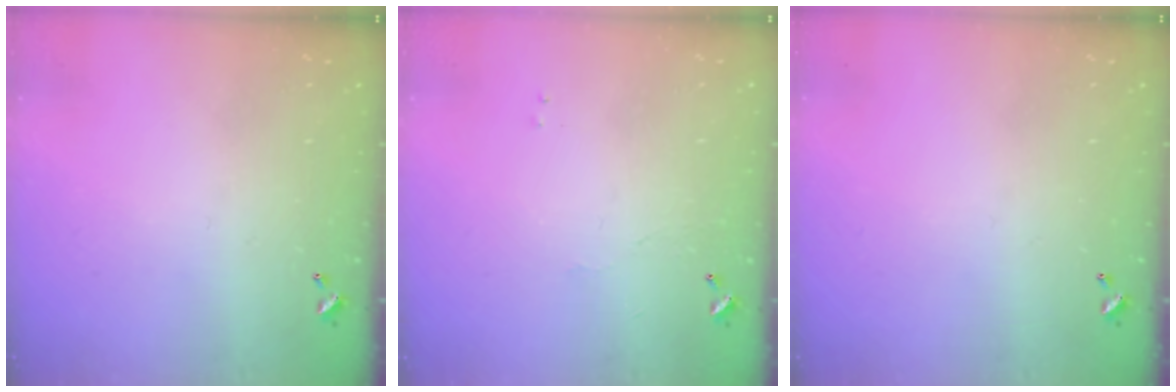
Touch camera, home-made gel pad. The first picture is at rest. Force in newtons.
{"total": 1.2, "press": 1.1, "slide": 0.3}
{"total": 0.0}